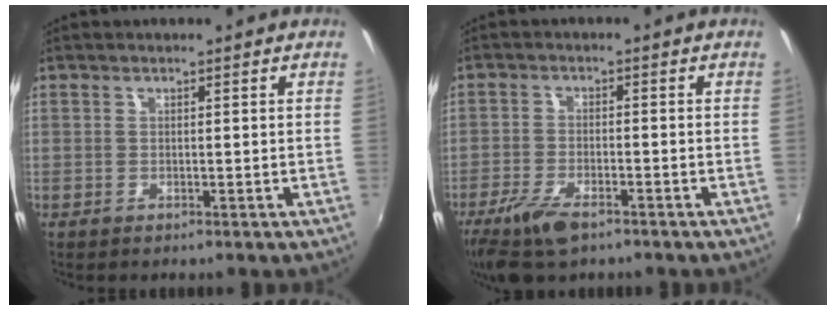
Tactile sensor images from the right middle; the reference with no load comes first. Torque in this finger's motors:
{"motor_torque": [1.01, -0.83, 0.26, 0.12]}